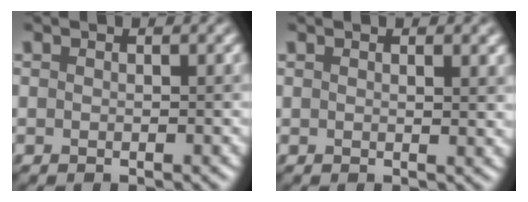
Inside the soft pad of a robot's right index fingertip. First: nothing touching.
{"total": 1.3, "force": [0.6, 0.3, 1.0], "torque": [-0.010, 0.002, 0.008]}